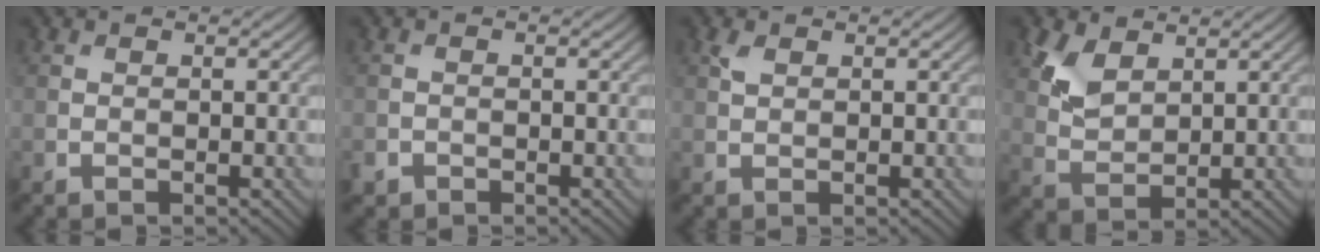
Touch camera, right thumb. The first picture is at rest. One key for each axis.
{"total": 1.3, "fx": -0.9, "fy": 0.9, "fz": 0.2, "tx": -0.004, "ty": -0.003, "tz": -0.022}
{"total": 1.3, "fx": 0.7, "fy": 0.7, "fz": 0.8, "tx": -0.024, "ty": 0.003, "tz": 0.016}
{"total": 5.4, "fx": 2.9, "fy": 3.2, "fz": 3.3, "tx": -0.083, "ty": -0.003, "tz": 0.061}